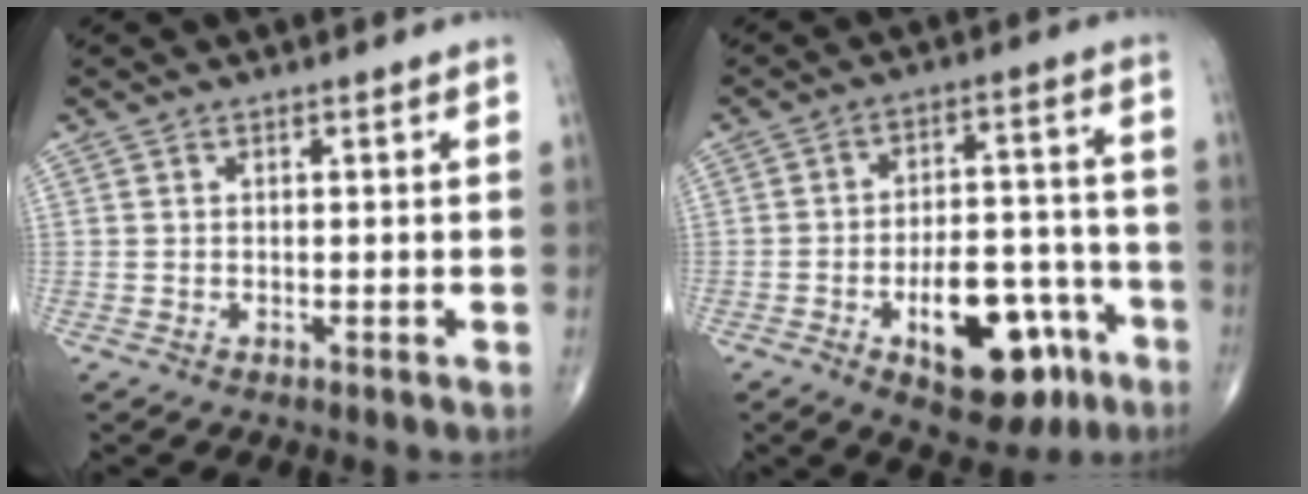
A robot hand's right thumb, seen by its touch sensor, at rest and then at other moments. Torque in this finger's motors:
{"motor_torque": [2.66, 2.35, 0.84, -0.95, 0.36]}